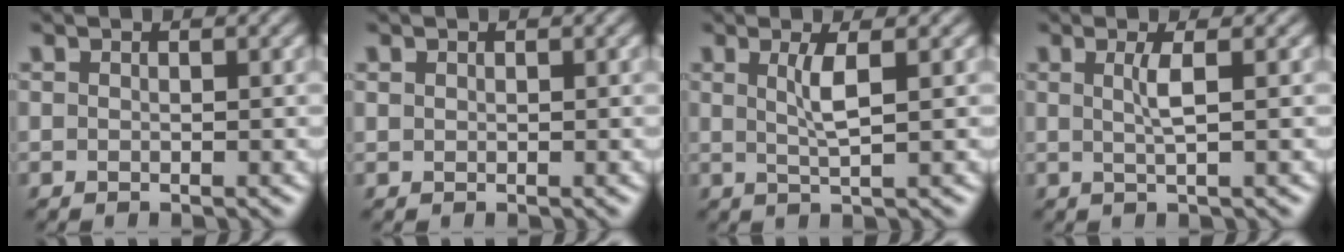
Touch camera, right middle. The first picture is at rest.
{"total": 0.0}
{"total": 2.5, "force": [0.6, 0.5, 2.4], "torque": [-0.047, -0.002, 0.012]}
{"total": 1.9, "force": [0.4, 0.4, 1.9], "torque": [-0.037, 0.000, 0.004]}